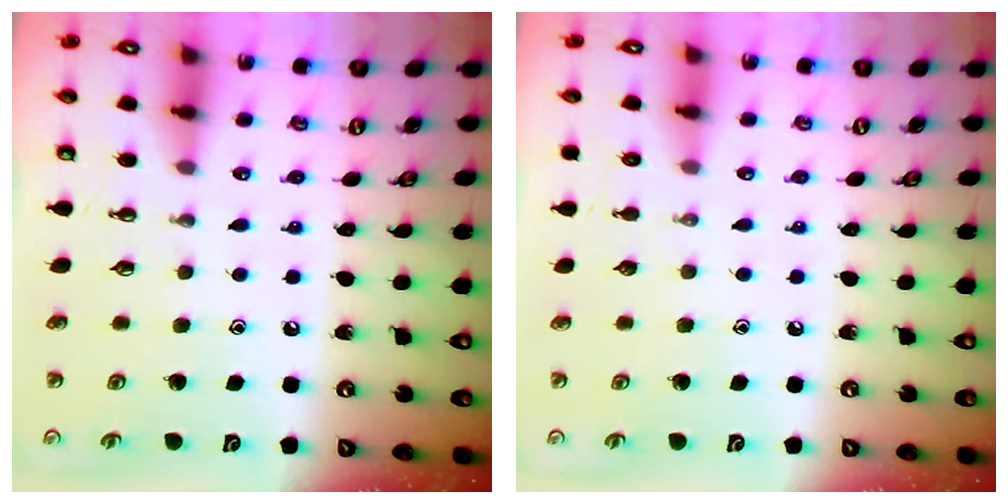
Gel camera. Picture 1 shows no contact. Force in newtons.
{"total": 0.0}